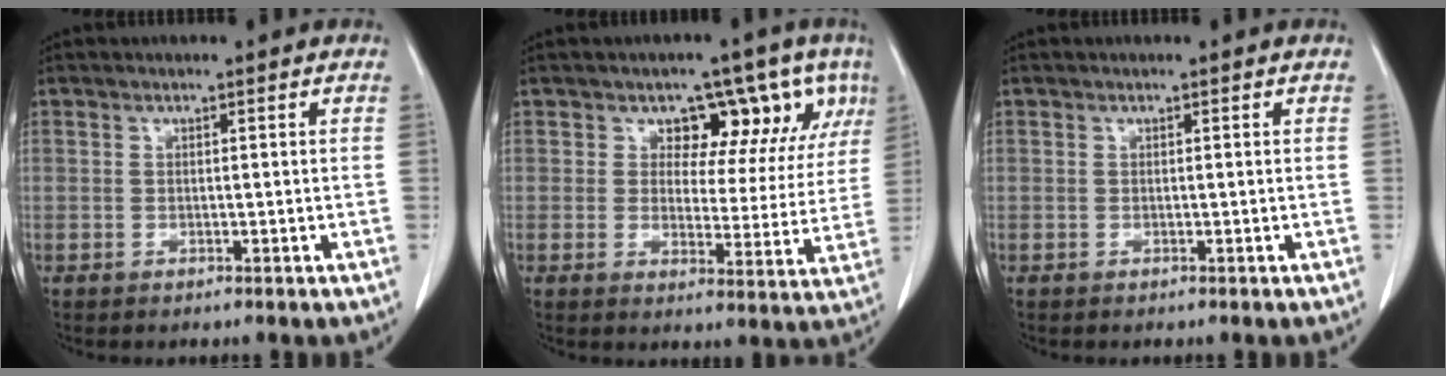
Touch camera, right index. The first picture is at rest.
{"total": 10.7, "force": [5.6, 6.9, 6.0], "torque": [-0.051, 0.011, 0.063]}
{"total": 0.0}